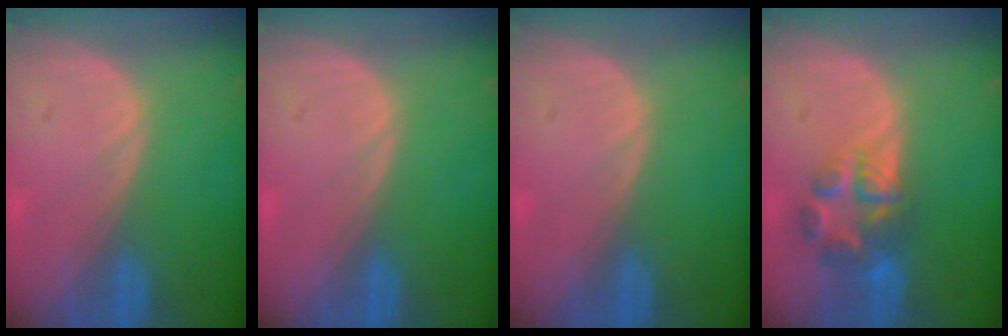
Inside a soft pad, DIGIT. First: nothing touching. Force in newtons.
{"total": 0.0}
{"total": 0.0}
{"total": 7.0, "press": 5.9, "slide": 3.6}